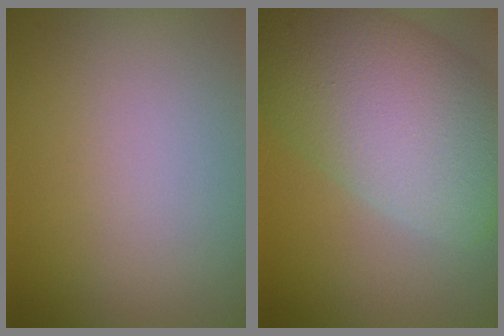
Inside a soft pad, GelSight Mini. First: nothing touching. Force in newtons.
{"total": 11.8, "press": 11.8, "slide": 0.6}